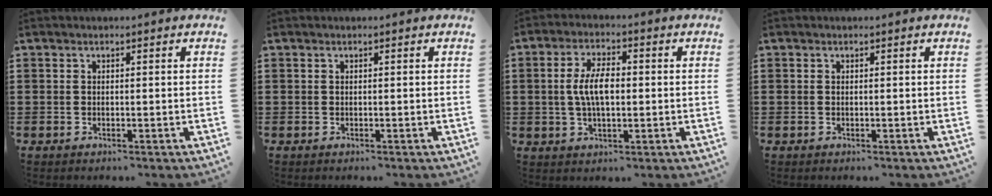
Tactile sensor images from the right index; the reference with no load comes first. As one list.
[{"total": 0.0}, {"total": 6.1, "force": [0.1, 2.5, 5.6], "torque": [-0.119, 0.003, -0.004]}, {"total": 0.0}]